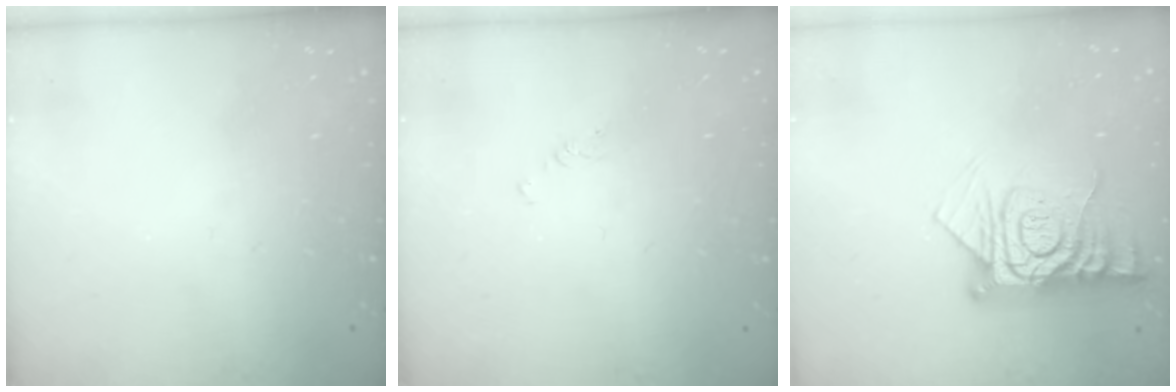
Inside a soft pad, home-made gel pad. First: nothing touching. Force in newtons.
{"total": 1.2, "press": 1.2, "slide": 0.2}
{"total": 12.8, "press": 12.8, "slide": 1.0}